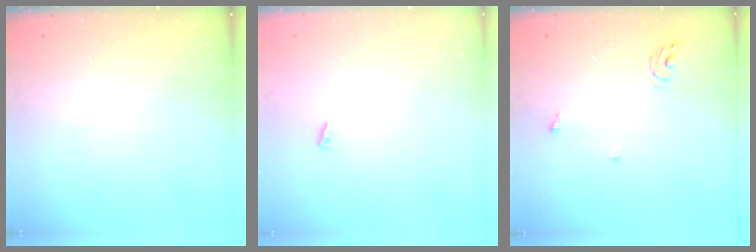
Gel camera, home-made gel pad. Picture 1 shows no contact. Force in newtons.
{"total": 2.7, "press": 2.7, "slide": 0.2}
{"total": 4.6, "press": 4.6, "slide": 0.5}